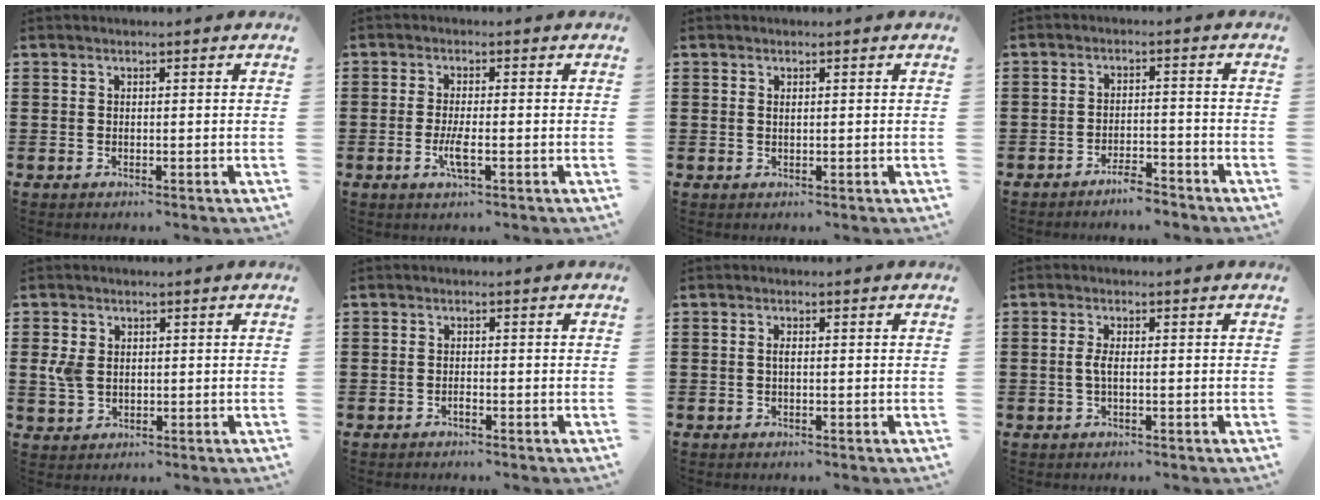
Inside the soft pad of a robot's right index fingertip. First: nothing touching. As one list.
[{"total": 3.4, "force": [-1.2, 0.5, 3.1], "torque": [-0.073, -0.008, -0.028]}, {"total": 0.5, "force": [0.2, 0.2, 0.4], "torque": [-0.010, -0.001, 0.005]}, {"total": 3.3, "force": [-3.2, 0.5, 0.7], "torque": [-0.016, 0.004, -0.064]}, {"total": 3.5, "force": [0.5, 2.6, 2.3], "torque": [-0.065, 0.003, 0.003]}, {"total": 0.6, "force": [-0.6, 0.0, 0.3], "torque": [-0.007, -0.003, -0.010]}, {"total": 1.0, "force": [-0.1, 0.3, 0.9], "torque": [-0.019, -0.001, -0.001]}, {"total": 2.0, "force": [-0.3, 0.5, 1.9], "torque": [-0.044, -0.003, -0.007]}]